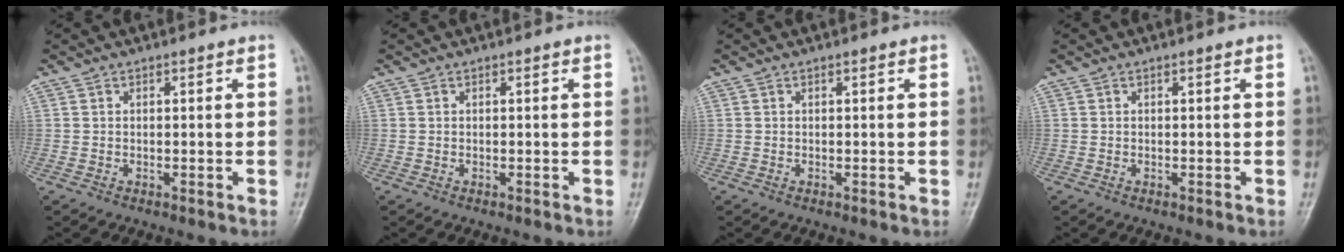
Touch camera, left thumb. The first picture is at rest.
{"total": 0.0}
{"total": 0.0}
{"total": 0.0}